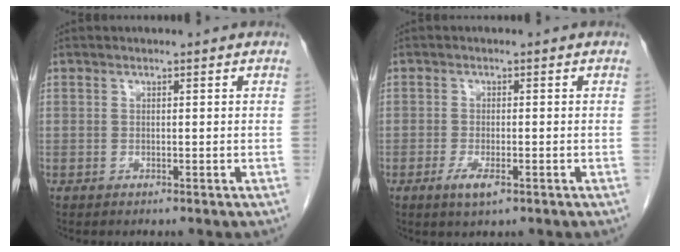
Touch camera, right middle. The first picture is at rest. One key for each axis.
{"total": 3.0, "fx": -1.5, "fy": 0.8, "fz": 2.5, "tx": -0.051, "ty": -0.004, "tz": -0.025}